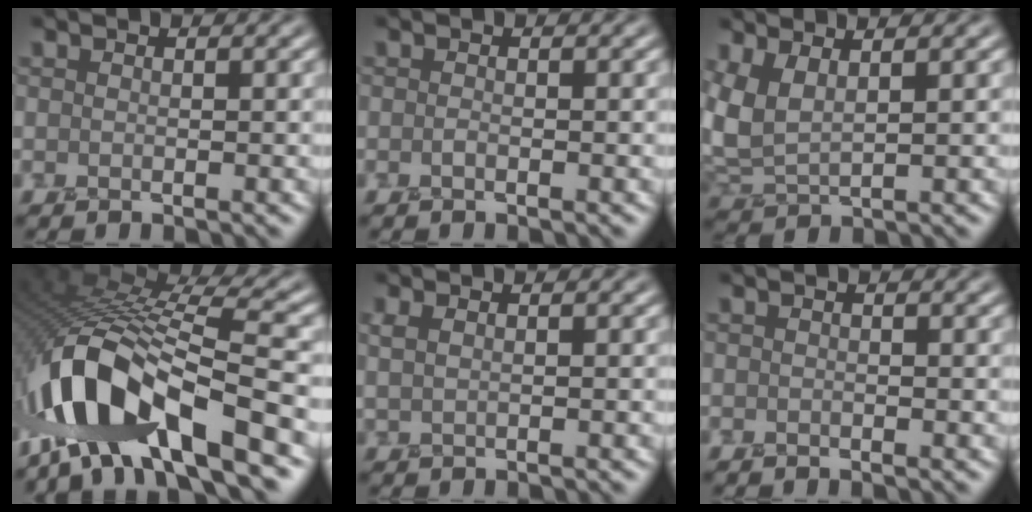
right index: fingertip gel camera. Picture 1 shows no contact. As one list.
[{"total": 0.5, "force": [-0.3, 0.1, 0.4], "torque": [-0.009, 0.001, -0.006]}, {"total": 3.8, "force": [2.1, 1.5, 2.8], "torque": [-0.076, 0.002, 0.047]}, {"total": 12.9, "force": [-6.7, 4.2, 10.2], "torque": [-0.190, 0.009, -0.125]}, {"total": 1.1, "force": [0.6, 0.4, 0.9], "torque": [-0.018, 0.000, 0.014]}, {"total": 0.0}]